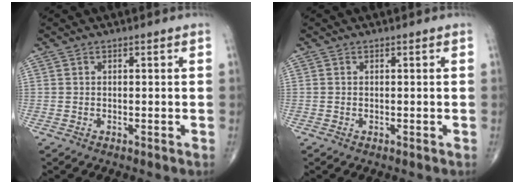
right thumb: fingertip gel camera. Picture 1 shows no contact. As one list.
[{"total": 0.0}]